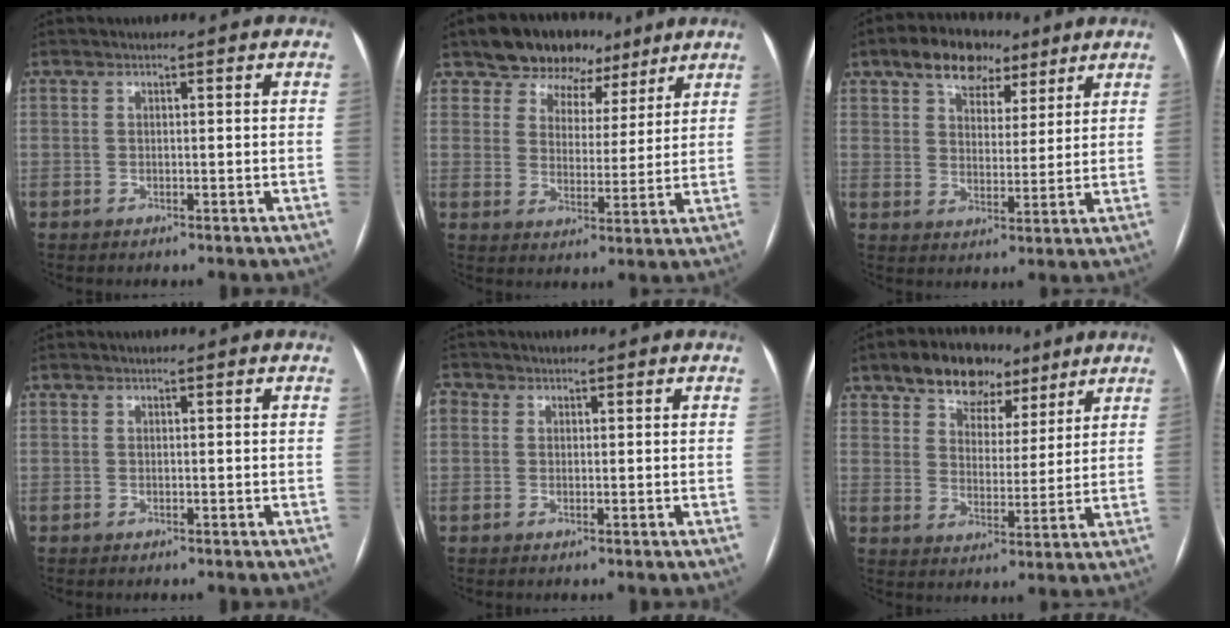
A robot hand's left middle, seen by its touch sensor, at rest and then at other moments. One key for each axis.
{"total": 9.7, "fx": 7.1, "fy": 6.2, "fz": 2.2, "tx": -0.019, "ty": 0.021, "tz": 0.106}
{"total": 9.6, "fx": 6.3, "fy": 5.6, "fz": 4.7, "tx": -0.073, "ty": 0.027, "tz": 0.102}
{"total": 0.0}
{"total": 2.7, "fx": 0.8, "fy": 2.4, "fz": 1.0, "tx": -0.026, "ty": 0.015, "tz": 0.017}
{"total": 10.0, "fx": 6.9, "fy": 6.0, "fz": 4.0, "tx": -0.057, "ty": 0.024, "tz": 0.112}